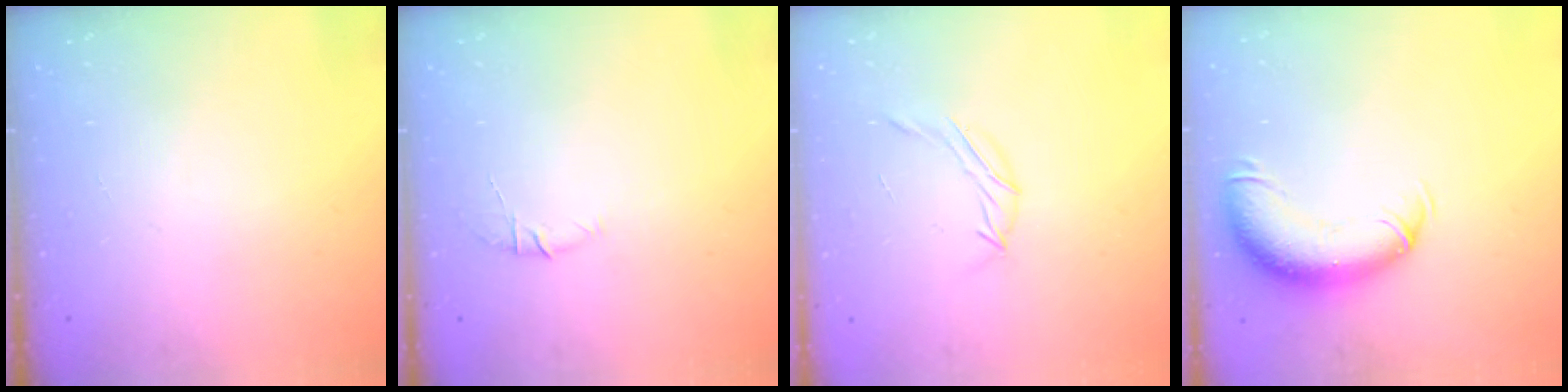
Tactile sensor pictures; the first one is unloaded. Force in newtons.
{"total": 4.8, "press": 4.7, "slide": 1.2}
{"total": 5.5, "press": 5.4, "slide": 1.2}
{"total": 12.5, "press": 12.2, "slide": 3.0}